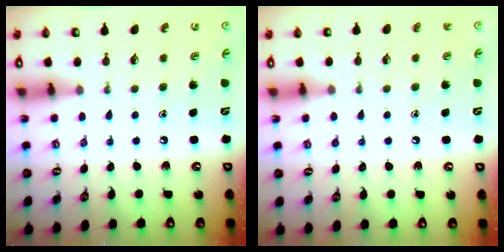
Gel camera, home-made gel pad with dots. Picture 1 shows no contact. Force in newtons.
{"total": 1.7, "press": 1.7, "slide": 0.2}